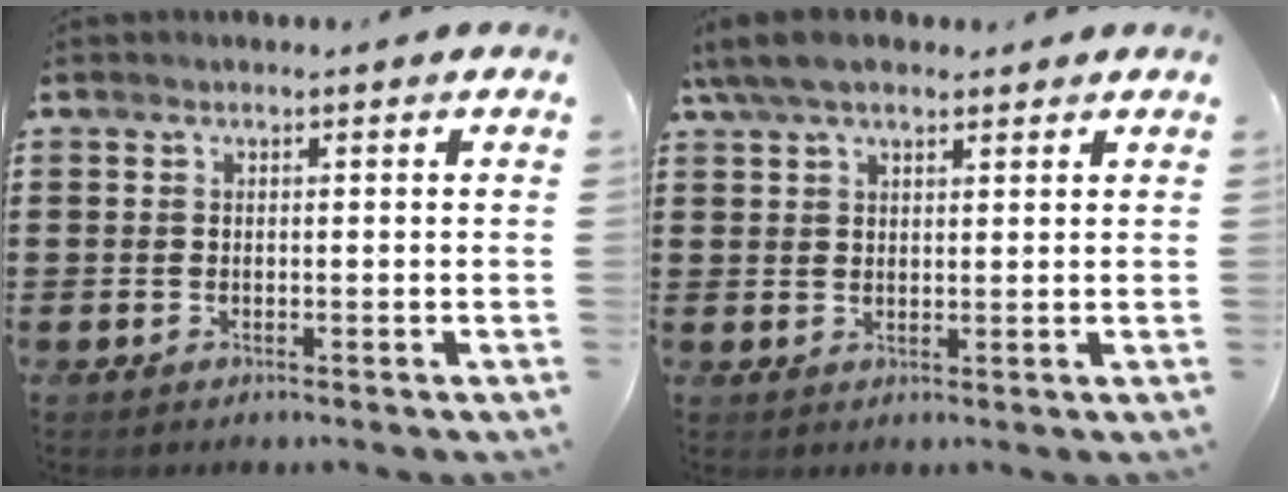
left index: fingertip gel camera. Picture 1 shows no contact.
{"total": 5.3, "force": [4.0, 1.6, 3.1], "torque": [-0.069, 0.003, 0.075]}